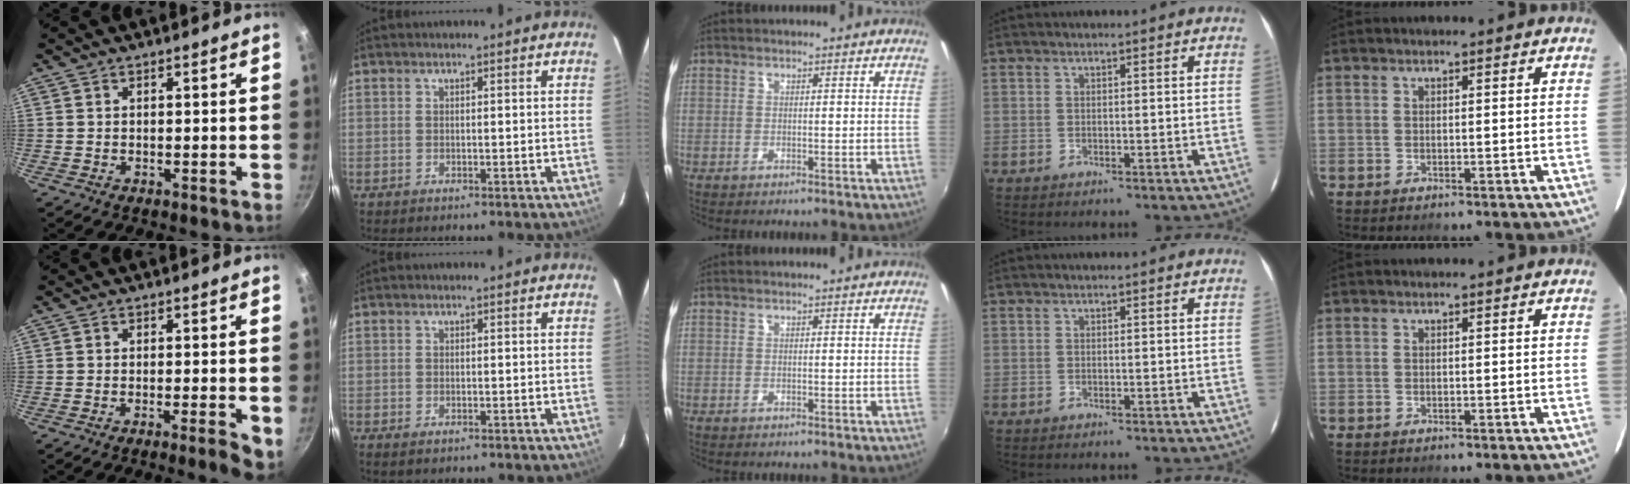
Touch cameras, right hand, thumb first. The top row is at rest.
{"thumb": {"total": 4.5, "force": [-1.7, 0.8, 4.1], "torque": [-0.055, 0.004, -0.024]}, "index": {"total": 1.1, "force": [-0.8, 0.6, 0.6], "torque": [-0.011, -0.005, -0.013]}}